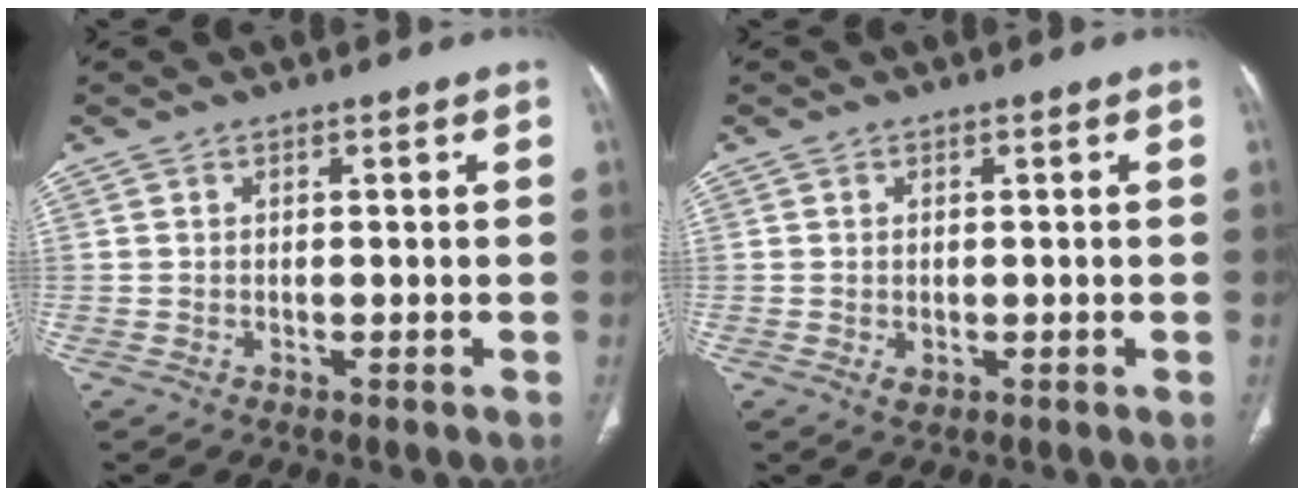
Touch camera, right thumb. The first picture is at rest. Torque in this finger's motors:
{"motor_torque": [-0.37, 0.16, -0.12, -0.06, 0.08]}